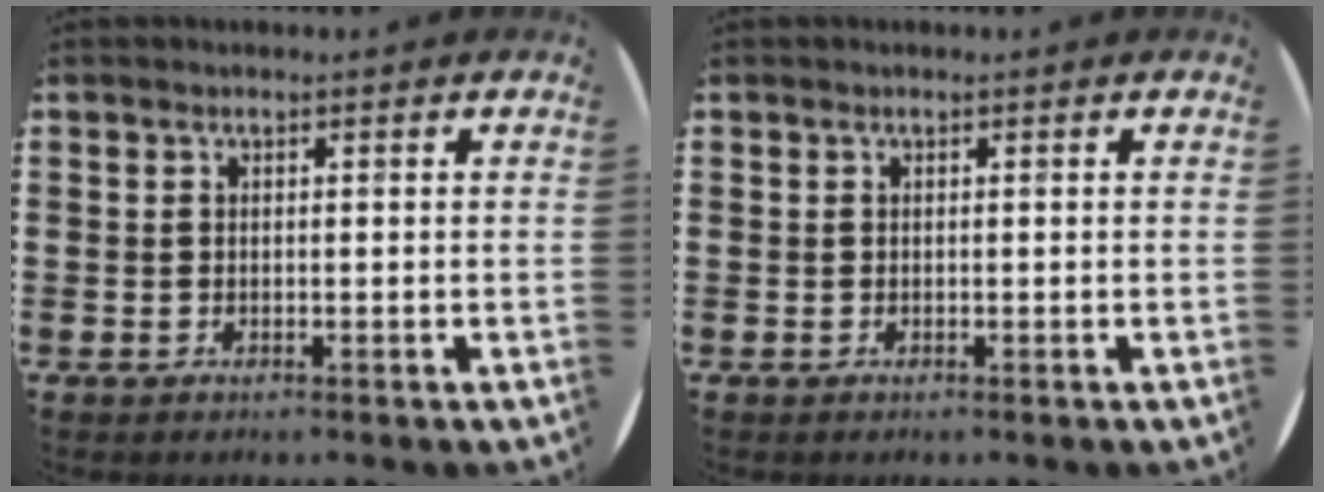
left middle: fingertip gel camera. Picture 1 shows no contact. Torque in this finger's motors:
{"motor_torque": [0.00, 0.00, 0.00, 0.00]}